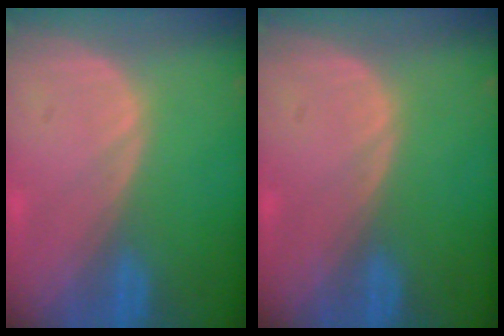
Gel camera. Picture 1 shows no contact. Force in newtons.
{"total": 0.0}